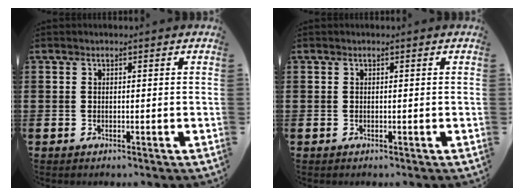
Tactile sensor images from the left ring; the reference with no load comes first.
{"total": 0.0}